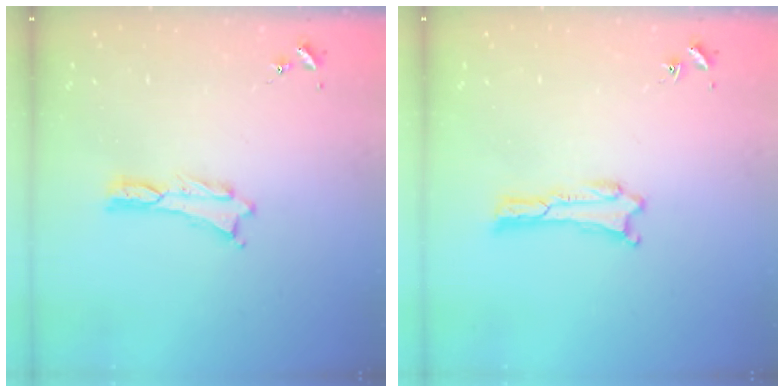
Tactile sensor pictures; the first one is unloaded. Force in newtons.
{"total": 0.0}